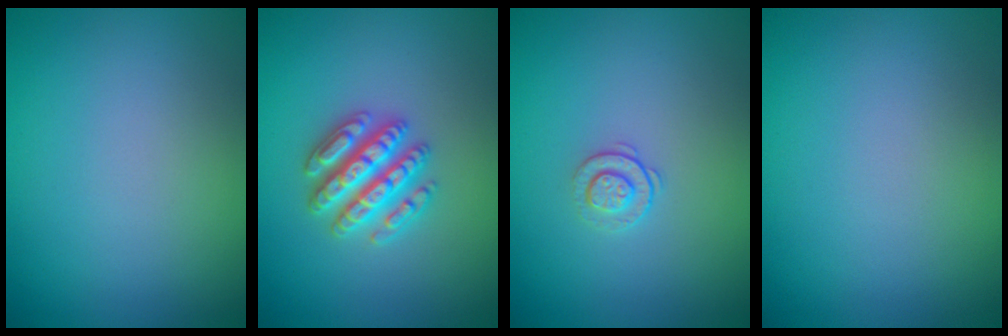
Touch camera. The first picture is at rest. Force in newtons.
{"total": 4.8, "press": 4.7, "slide": 0.8}
{"total": 1.2, "press": 0.9, "slide": 0.8}
{"total": 0.0}